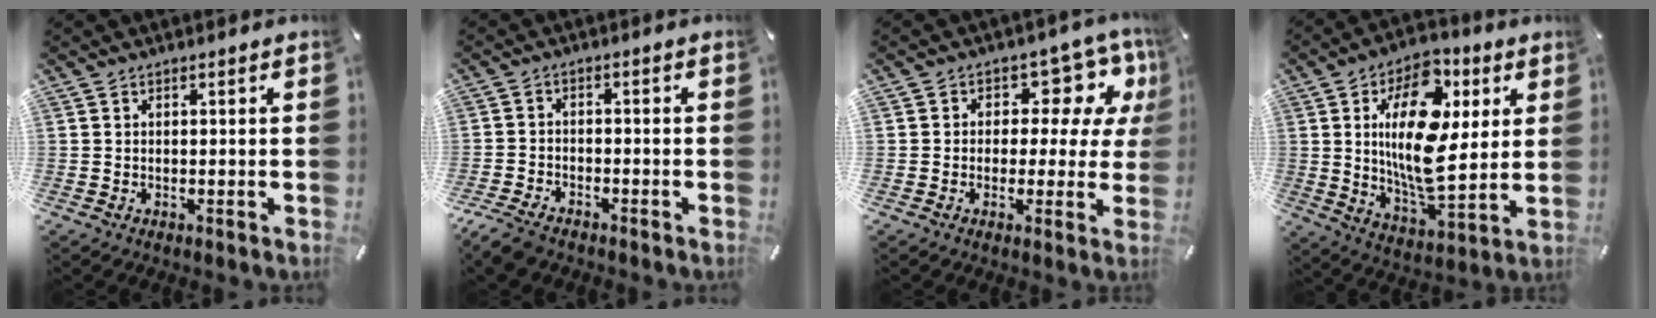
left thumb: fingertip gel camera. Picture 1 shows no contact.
{"total": 4.6, "force": [-3.8, 1.8, 1.8], "torque": [-0.052, 0.011, -0.078]}
{"total": 10.0, "force": [3.5, 6.9, 6.3], "torque": [-0.076, -0.023, 0.061]}
{"total": 19.8, "force": [4.8, 10.6, 16.0], "torque": [-0.285, -0.013, 0.072]}